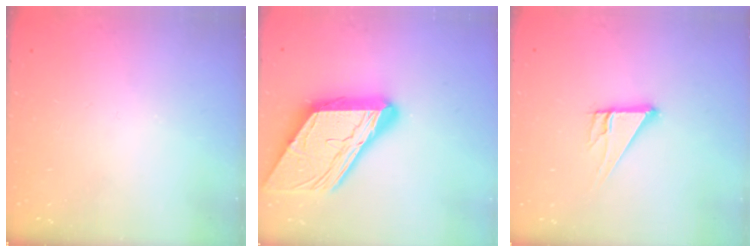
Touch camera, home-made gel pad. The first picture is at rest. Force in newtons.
{"total": 23.0, "press": 22.9, "slide": 2.4}
{"total": 8.5, "press": 8.4, "slide": 0.8}